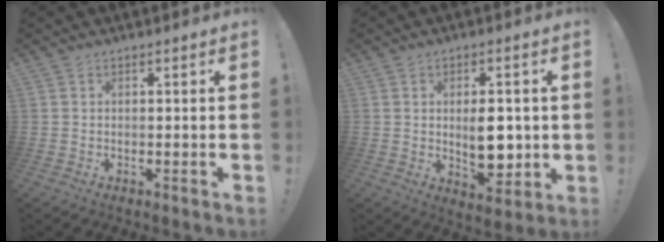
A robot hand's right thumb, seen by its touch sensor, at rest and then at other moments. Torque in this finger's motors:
{"motor_torque": [-0.11, 0.90, 0.34, 0.27, -0.03]}